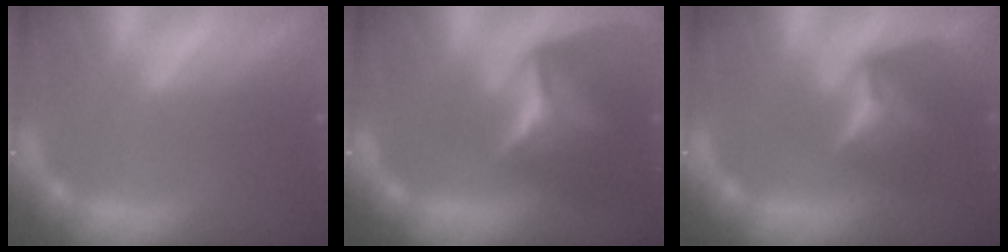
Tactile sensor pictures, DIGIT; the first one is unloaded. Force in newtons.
{"total": 7.9}
{"total": 5.4}